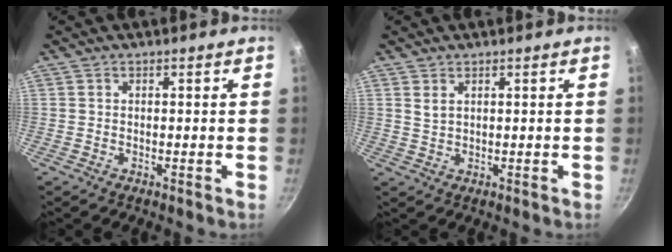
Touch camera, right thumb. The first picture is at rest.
{"total": 1.9, "force": [1.0, 1.1, 1.2], "torque": [-0.021, -0.005, 0.021]}